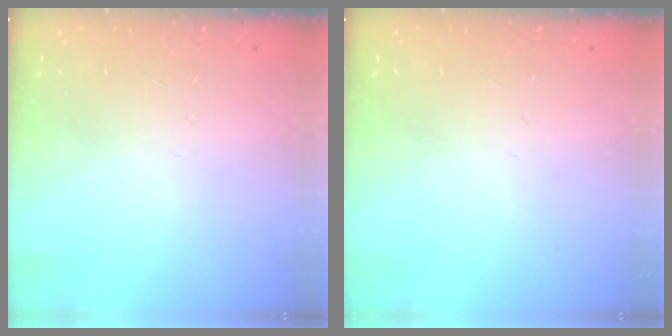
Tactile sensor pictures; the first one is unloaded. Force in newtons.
{"total": 0.0}